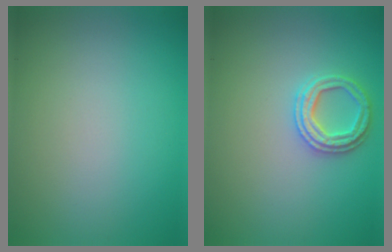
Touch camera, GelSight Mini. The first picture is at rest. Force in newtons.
{"total": 2.7, "press": 2.7, "slide": 0.5}